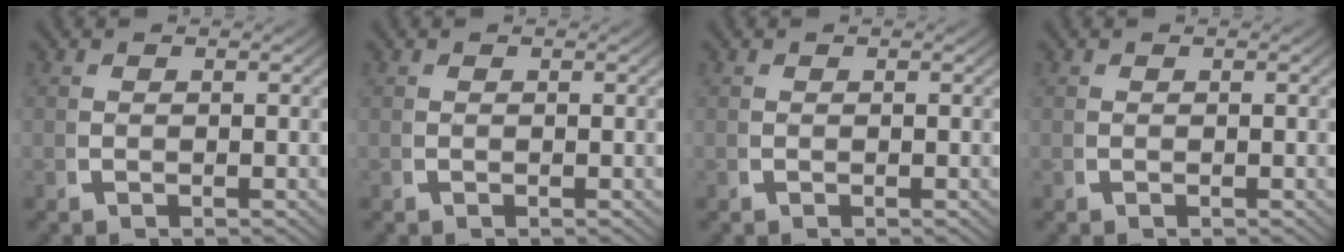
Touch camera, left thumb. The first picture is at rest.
{"total": 0.0}
{"total": 0.0}
{"total": 0.0}